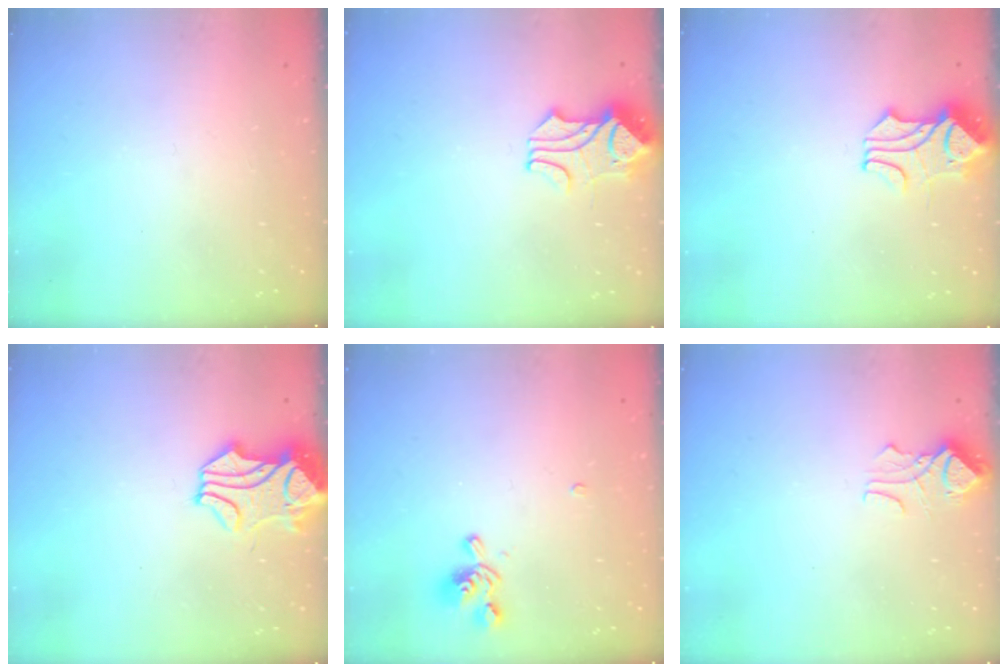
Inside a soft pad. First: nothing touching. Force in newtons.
{"total": 1.6, "press": 1.3, "slide": 1.0}
{"total": 1.6, "press": 1.2, "slide": 1.0}
{"total": 2.3, "press": 1.8, "slide": 1.4}
{"total": 1.1, "press": 0.1, "slide": 1.1}
{"total": 2.0, "press": 1.9, "slide": 0.6}